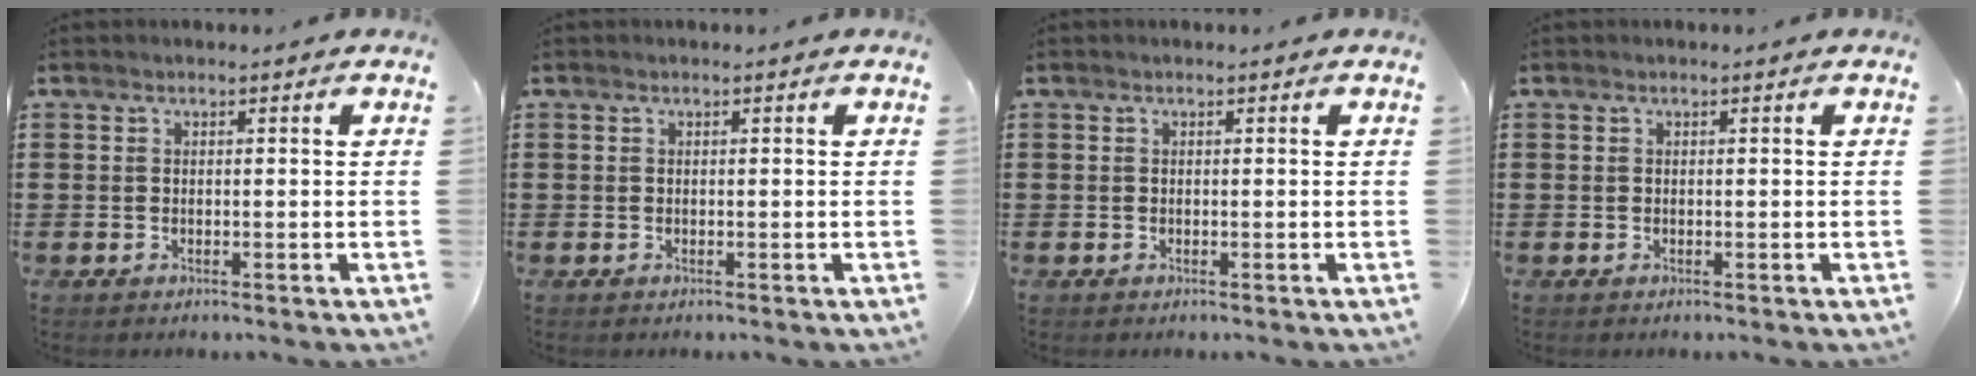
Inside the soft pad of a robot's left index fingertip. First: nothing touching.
{"total": 0.0}
{"total": 0.0}
{"total": 0.0}